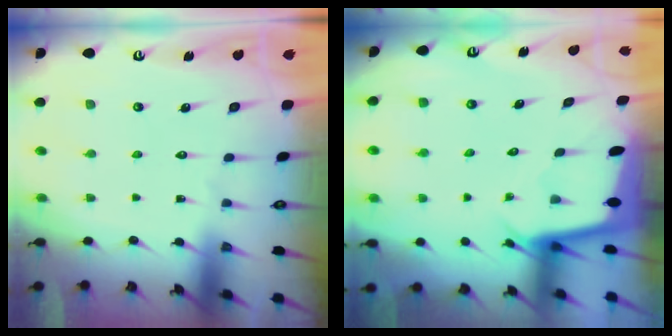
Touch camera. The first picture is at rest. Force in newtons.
{"total": 2.1, "press": 2.1, "slide": 0.1}